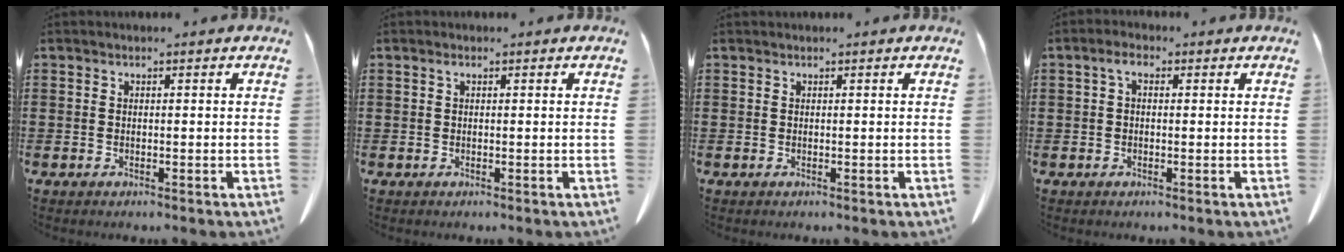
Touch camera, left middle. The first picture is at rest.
{"total": 0.7, "force": [0.3, 0.2, 0.6], "torque": [-0.013, 0.003, 0.004]}
{"total": 0.0}
{"total": 2.2, "force": [0.1, 1.3, 1.8], "torque": [-0.040, 0.010, 0.000]}